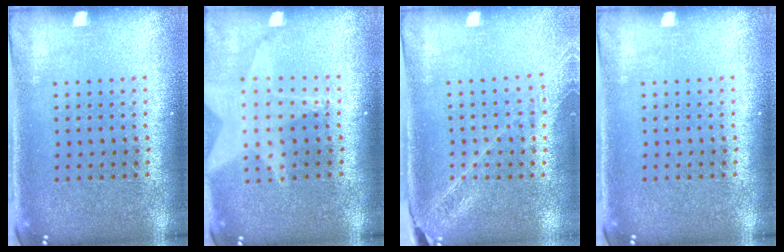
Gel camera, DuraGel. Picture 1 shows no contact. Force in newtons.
{"total": 1.4, "press": 1.4, "slide": 0.3}
{"total": 1.5, "press": 1.5, "slide": 0.2}
{"total": 0.0}